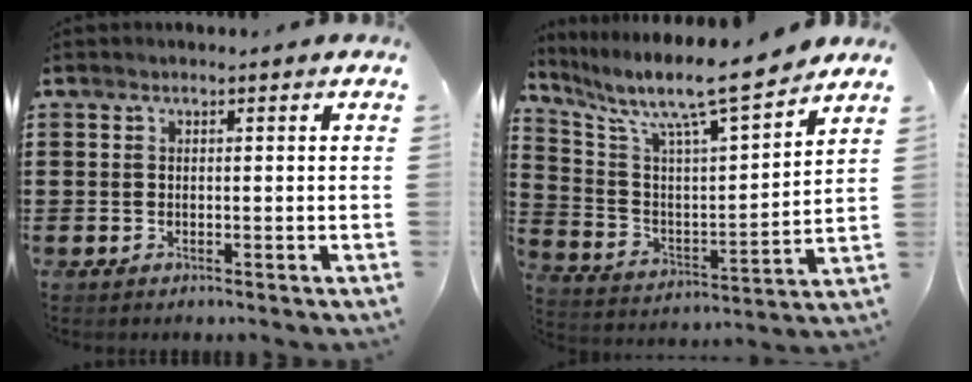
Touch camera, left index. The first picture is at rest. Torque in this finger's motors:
{"motor_torque": [2.14, 0.00, 0.66, 0.21]}